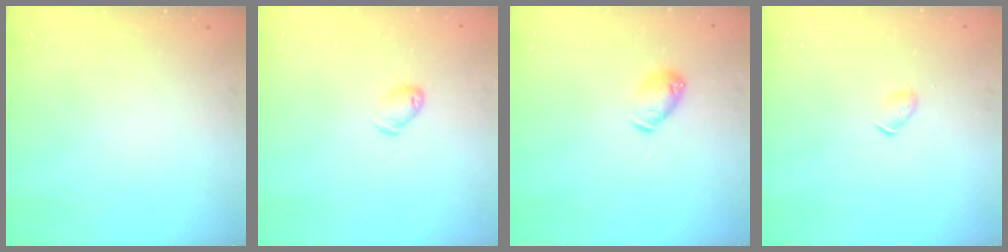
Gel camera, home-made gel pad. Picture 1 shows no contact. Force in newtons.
{"total": 4.1, "press": 4.0, "slide": 0.7}
{"total": 7.3, "press": 7.2, "slide": 1.0}
{"total": 3.0, "press": 2.9, "slide": 0.6}